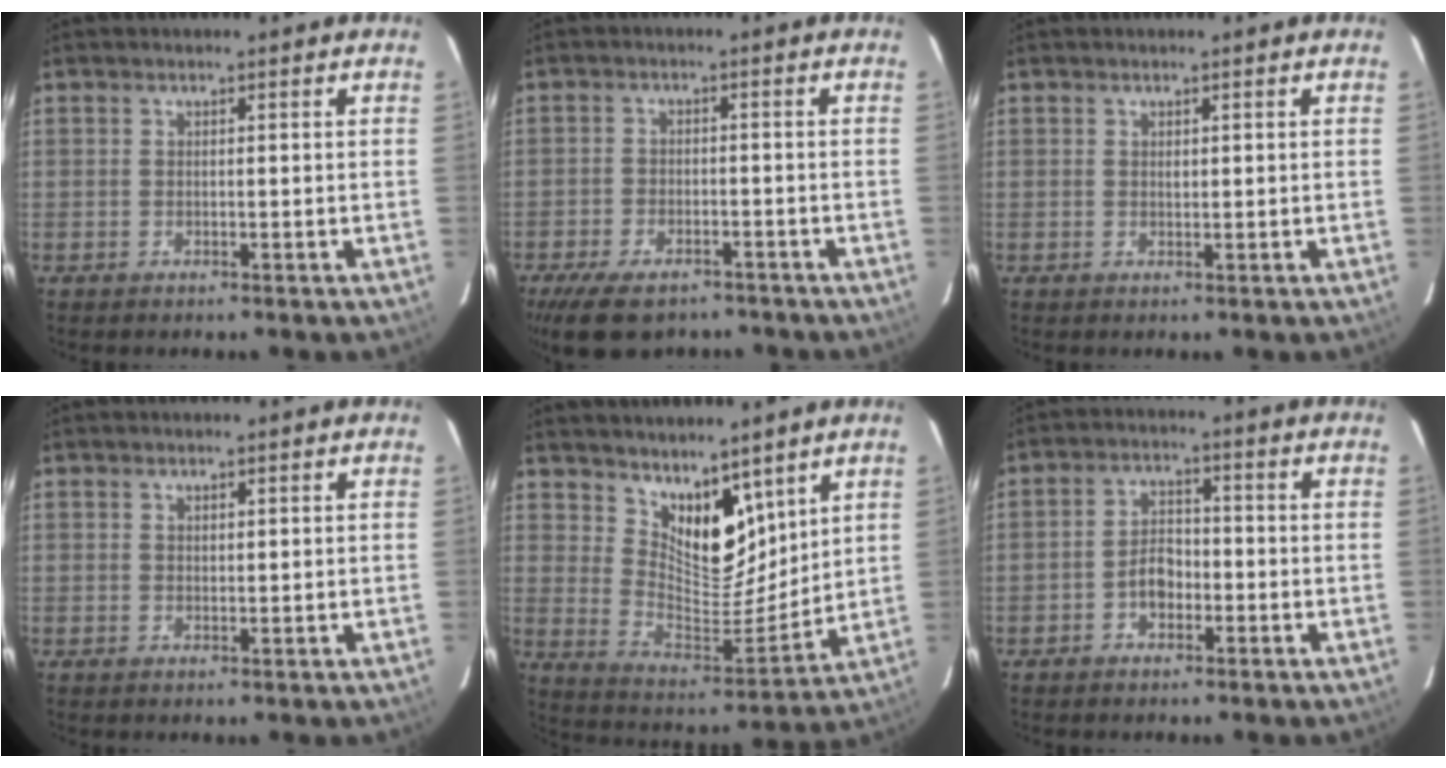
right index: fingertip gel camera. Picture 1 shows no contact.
{"total": 11.3, "force": [-8.3, 5.4, 5.6], "torque": [-0.134, -0.012, -0.133]}
{"total": 0.6, "force": [0.3, 0.4, 0.3], "torque": [-0.005, 0.002, 0.006]}
{"total": 0.9, "force": [0.7, 0.4, 0.3], "torque": [-0.004, 0.001, 0.013]}
{"total": 12.4, "force": [8.4, 5.7, 7.0], "torque": [-0.110, -0.012, 0.160]}
{"total": 4.6, "force": [-1.9, 3.0, 2.9], "torque": [-0.056, 0.013, -0.032]}